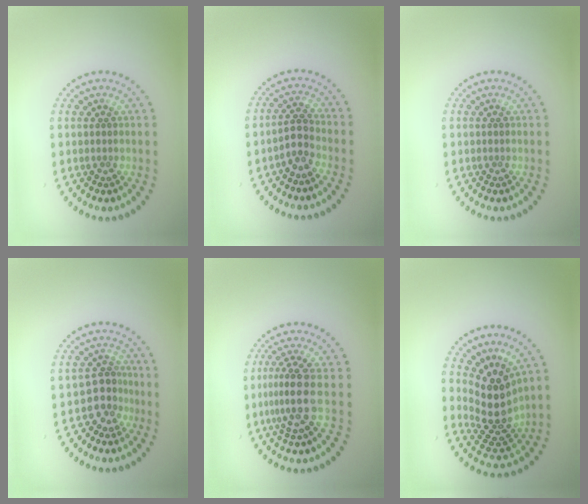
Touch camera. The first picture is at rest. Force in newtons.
{"total": 1.7, "press": 1.5, "slide": 0.9}
{"total": 0.0}
{"total": 2.8, "press": 1.9, "slide": 2.0}
{"total": 3.2, "press": 2.3, "slide": 2.1}
{"total": 4.6, "press": 3.5, "slide": 3.0}